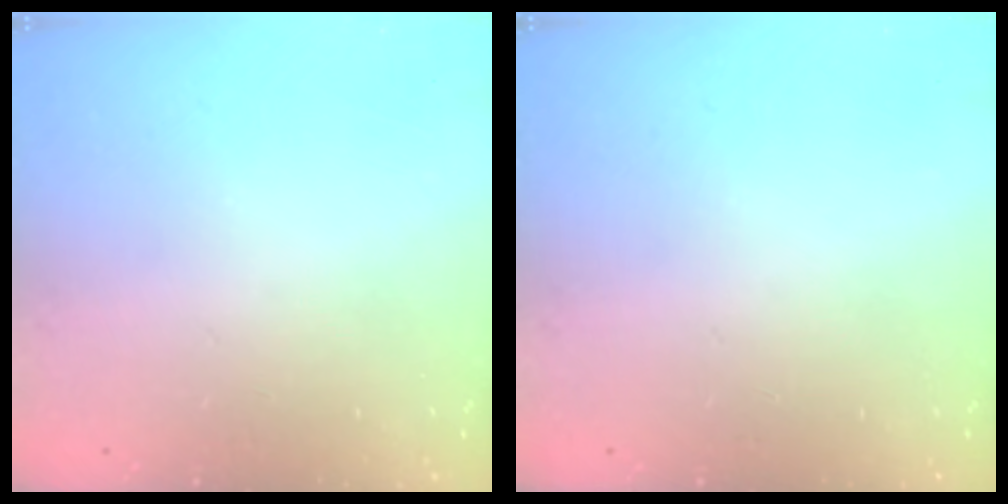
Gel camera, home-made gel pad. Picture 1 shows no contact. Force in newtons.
{"total": 0.0}